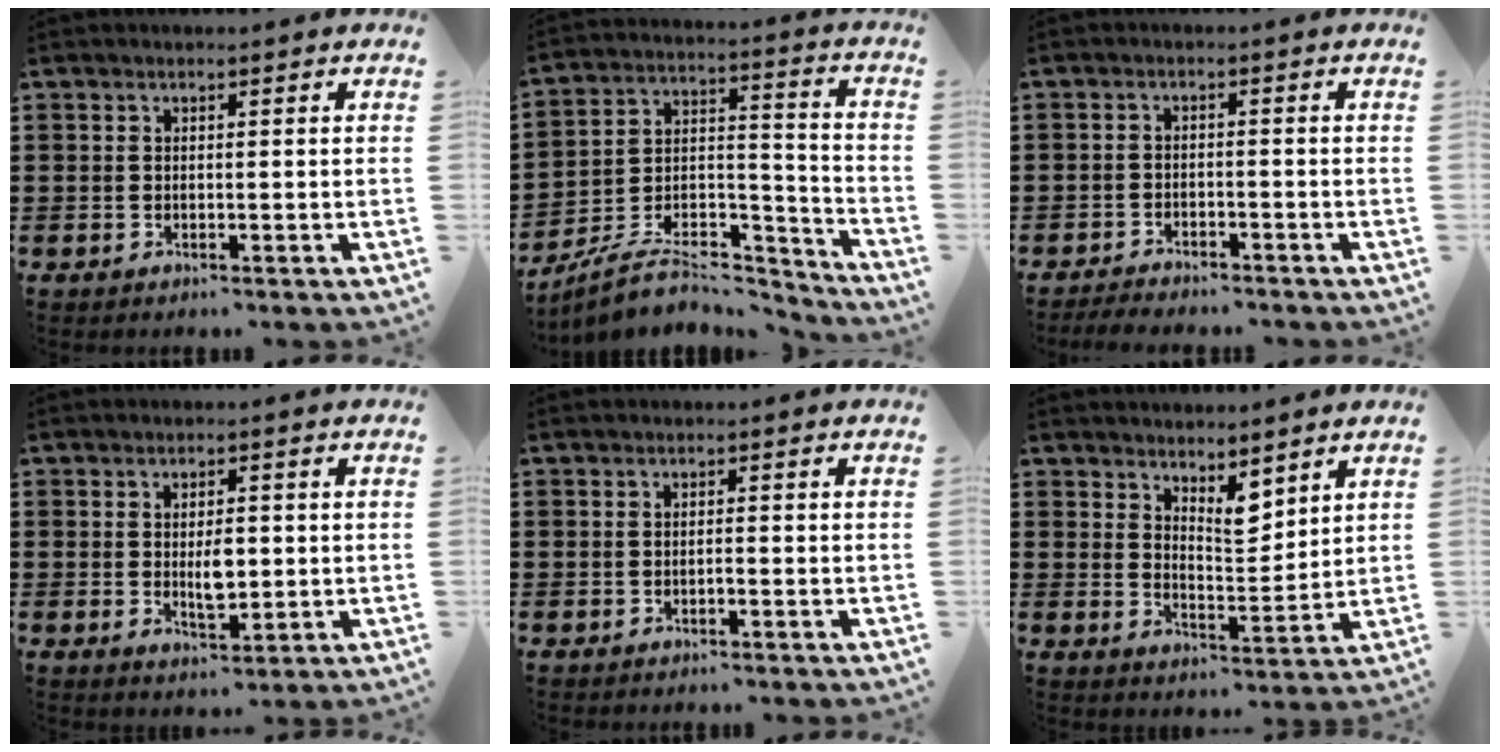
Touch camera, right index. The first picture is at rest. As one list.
[{"total": 8.0, "force": [-6.7, 3.1, 3.0], "torque": [-0.050, 0.017, -0.126]}, {"total": 2.4, "force": [-2.4, 0.2, 0.0], "torque": [-0.007, 0.001, -0.052]}, {"total": 4.2, "force": [0.0, 1.9, 3.7], "torque": [-0.055, -0.004, -0.003]}, {"total": 0.8, "force": [-0.4, 0.1, 0.7], "torque": [-0.014, -0.003, -0.006]}, {"total": 5.2, "force": [4.2, 1.8, 2.4], "torque": [-0.042, -0.017, 0.073]}]